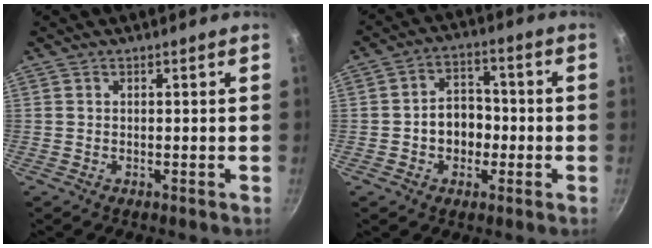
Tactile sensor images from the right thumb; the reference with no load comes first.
{"total": 7.8, "force": [-1.3, 6.1, 4.7], "torque": [-0.032, 0.020, -0.025]}